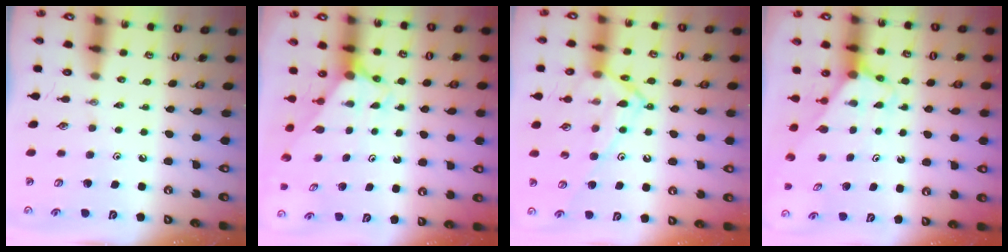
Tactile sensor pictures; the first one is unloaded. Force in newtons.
{"total": 2.9, "press": 2.9, "slide": 0.0}
{"total": 14.7, "press": 14.6, "slide": 1.1}
{"total": 2.6, "press": 2.6, "slide": 0.1}